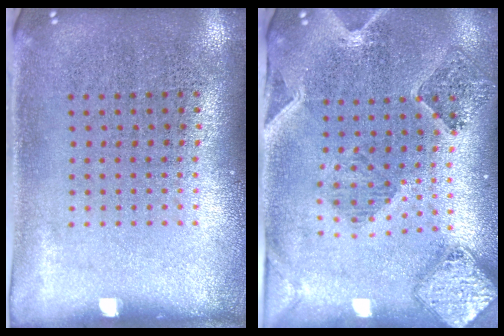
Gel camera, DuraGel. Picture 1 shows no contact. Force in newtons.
{"total": 1.5, "press": 1.5, "slide": 0.4}